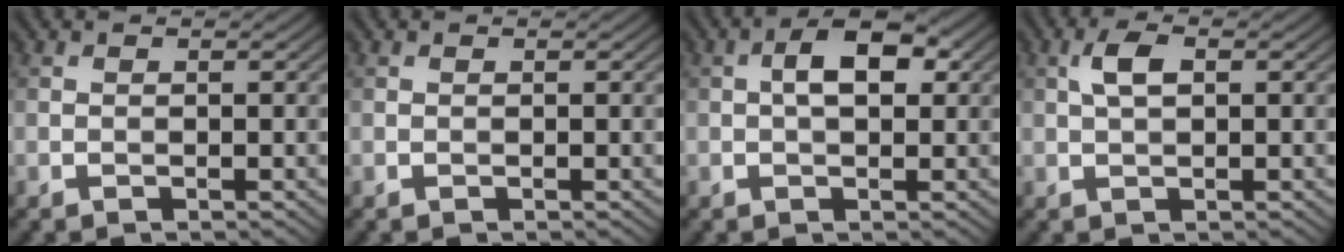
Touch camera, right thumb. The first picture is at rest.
{"total": 0.0}
{"total": 4.8, "force": [0.9, 2.5, 4.1], "torque": [-0.066, 0.007, 0.008]}
{"total": 3.0, "force": [0.7, 1.3, 2.6], "torque": [-0.057, 0.007, 0.013]}